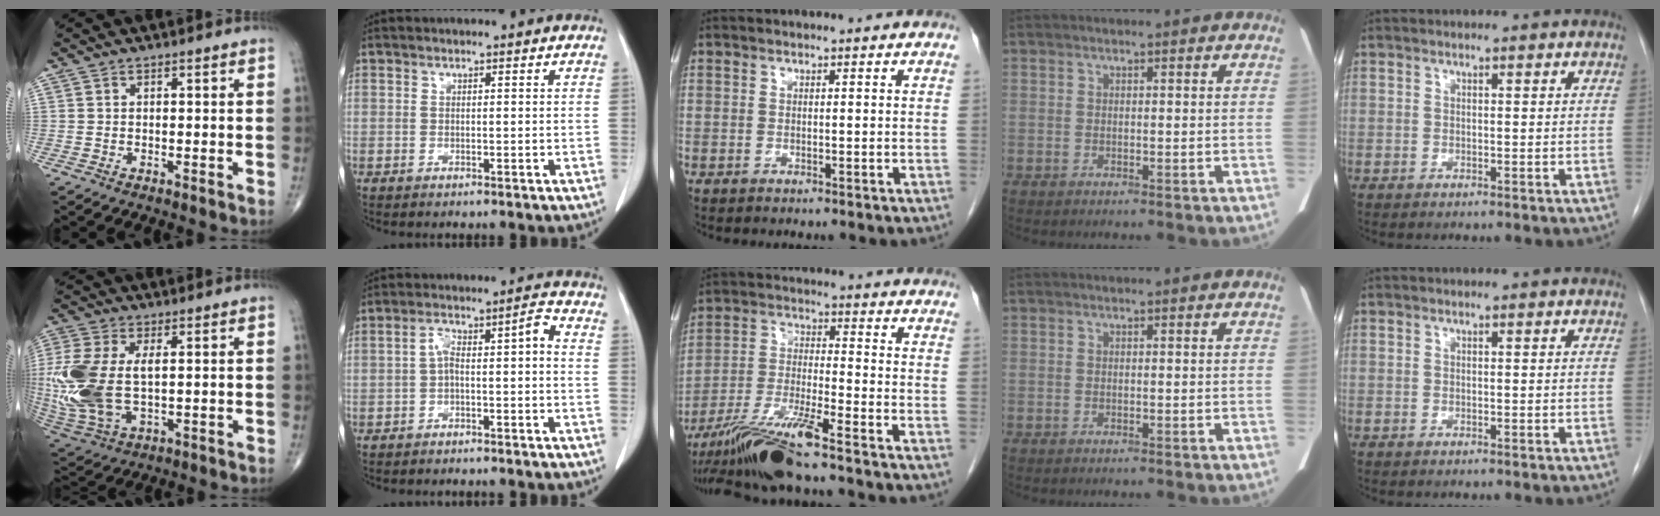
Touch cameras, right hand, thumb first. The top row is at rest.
{"thumb": {"total": 18.4, "force": [0.5, 10.1, 15.3], "torque": [-0.383, -0.014, 0.020]}, "index": {"total": 5.3, "force": [-1.5, 1.3, 5.0], "torque": [-0.087, 0.035, -0.020]}, "middle": {"total": 10.0, "force": [-8.1, -1.1, 5.7], "torque": [-0.112, -0.022, -0.152]}}